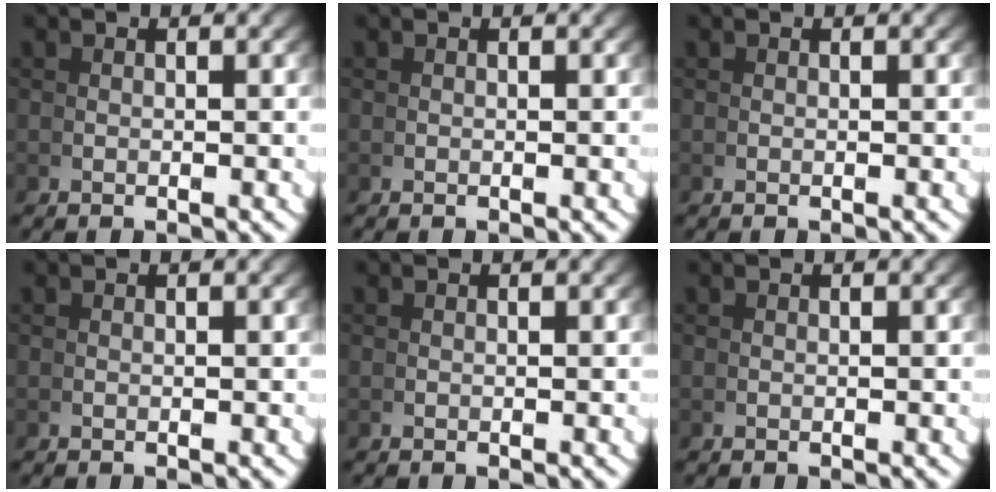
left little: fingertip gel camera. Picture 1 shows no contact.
{"total": 0.0}
{"total": 0.0}
{"total": 0.0}
{"total": 0.0}
{"total": 0.0}